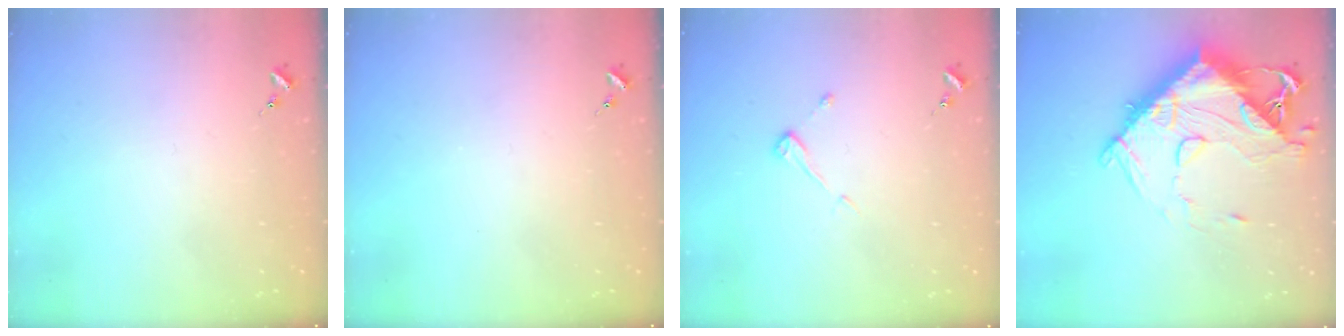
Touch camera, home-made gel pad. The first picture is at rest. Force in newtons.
{"total": 0.0}
{"total": 3.9, "press": 3.9, "slide": 0.4}
{"total": 19.8, "press": 19.7, "slide": 2.2}